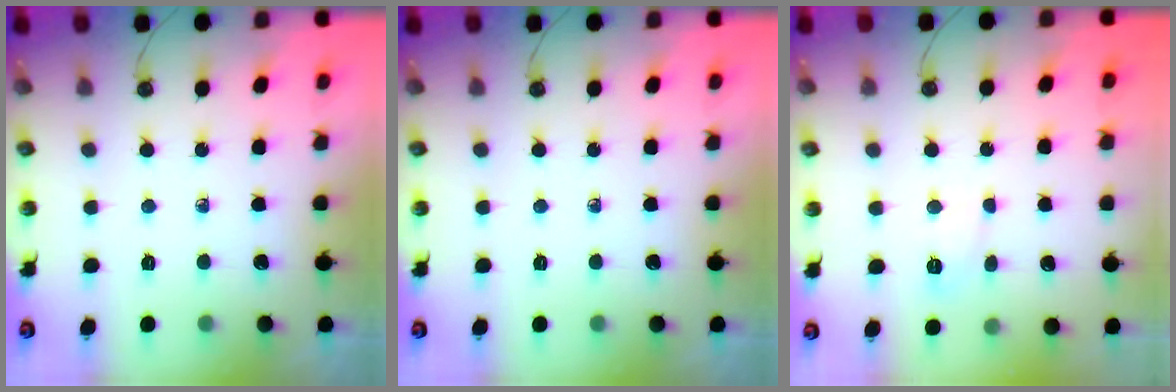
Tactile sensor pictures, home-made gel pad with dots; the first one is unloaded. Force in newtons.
{"total": 0.0}
{"total": 3.9, "press": 3.9, "slide": 0.4}